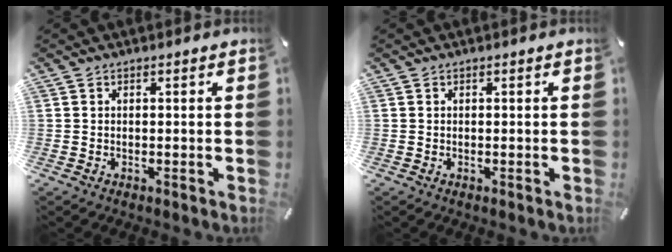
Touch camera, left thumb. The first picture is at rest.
{"total": 0.0}